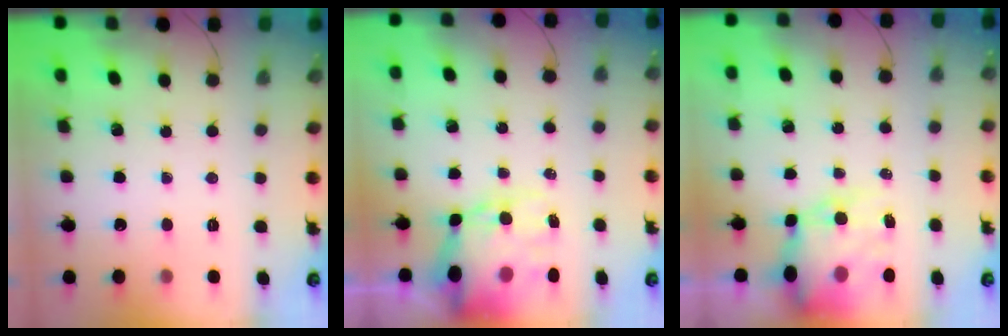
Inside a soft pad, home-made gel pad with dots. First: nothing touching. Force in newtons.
{"total": 15.3, "press": 14.9, "slide": 3.5}
{"total": 13.3, "press": 12.9, "slide": 3.3}